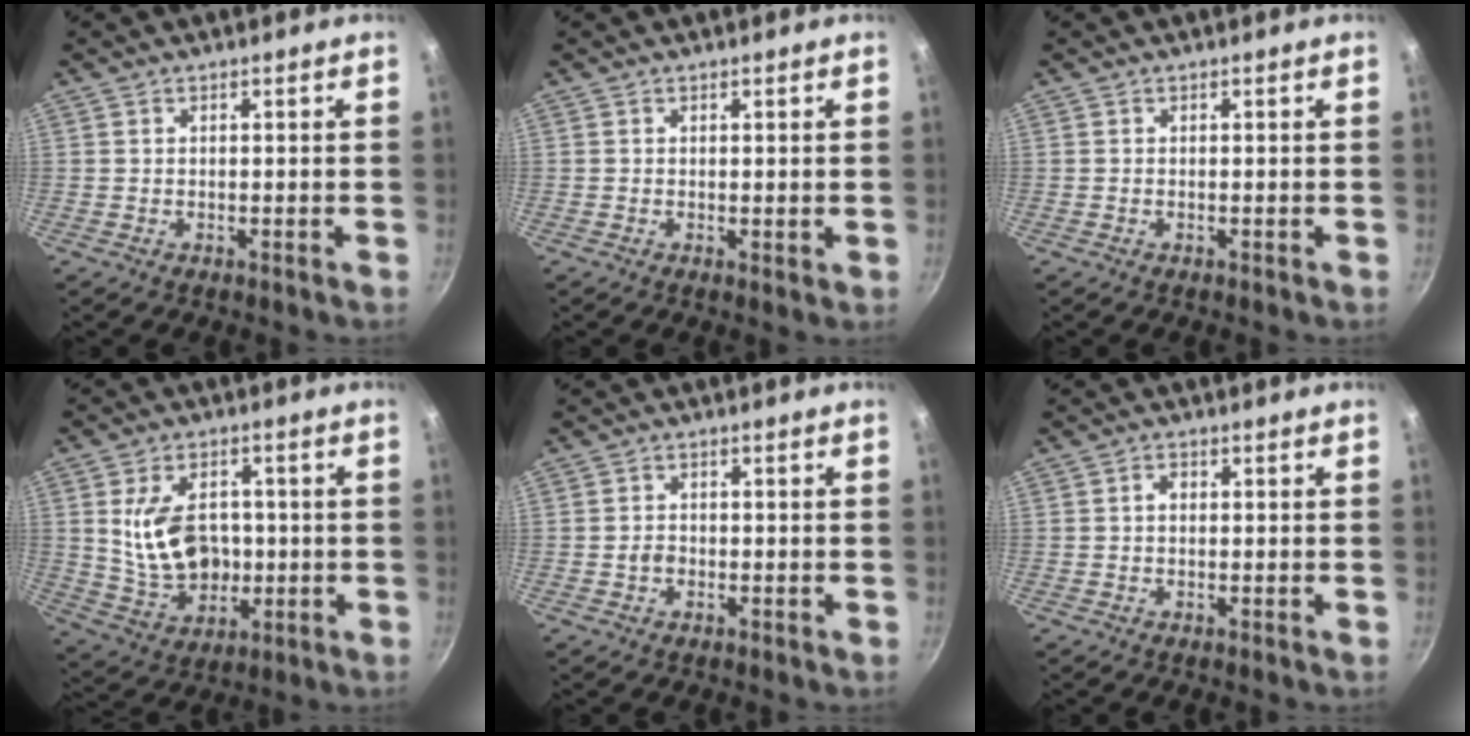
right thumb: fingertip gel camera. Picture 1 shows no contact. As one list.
[{"total": 0.6, "force": [0.3, 0.3, 0.5], "torque": [-0.006, -0.005, 0.003]}, {"total": 0.0}, {"total": 13.7, "force": [0.7, 9.7, 9.6], "torque": [-0.139, -0.002, 0.025]}, {"total": 2.0, "force": [-0.6, 1.5, 1.1], "torque": [-0.014, 0.010, -0.011]}, {"total": 1.8, "force": [0.1, 1.3, 1.2], "torque": [-0.017, 0.005, 0.000]}]